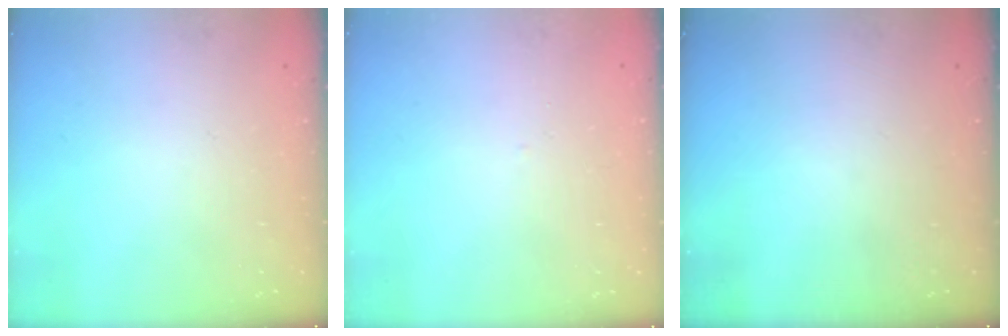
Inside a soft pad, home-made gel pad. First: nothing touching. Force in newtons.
{"total": 1.4, "press": 1.4, "slide": 0.3}
{"total": 0.0}